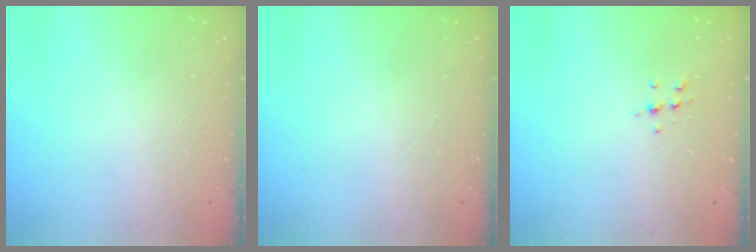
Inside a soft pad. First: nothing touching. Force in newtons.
{"total": 0.0}
{"total": 5.8, "press": 5.8, "slide": 0.6}